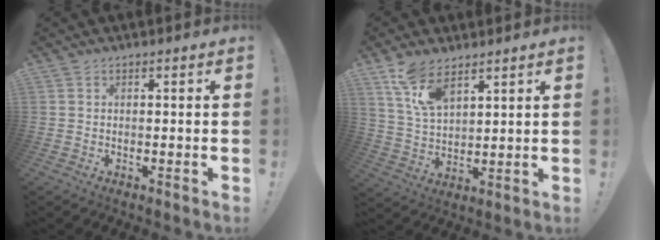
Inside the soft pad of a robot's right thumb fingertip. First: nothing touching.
{"total": 9.9, "force": [7.1, 4.4, 5.3], "torque": [-0.107, -0.031, 0.137]}